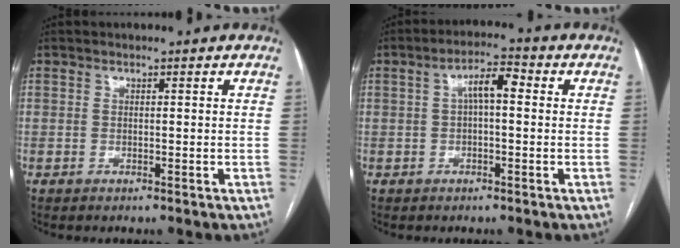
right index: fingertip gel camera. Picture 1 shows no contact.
{"total": 4.8, "force": [0.7, 1.4, 4.6], "torque": [-0.082, 0.022, 0.010]}